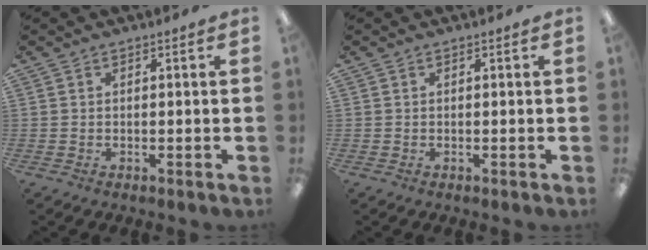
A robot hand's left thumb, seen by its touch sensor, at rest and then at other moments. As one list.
[{"total": 0.0}]